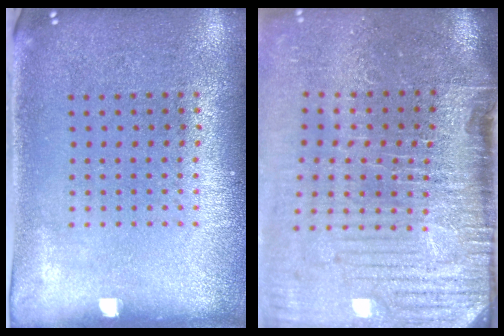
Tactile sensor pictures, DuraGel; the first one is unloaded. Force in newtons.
{"total": 5.1, "press": 4.2, "slide": 2.9}